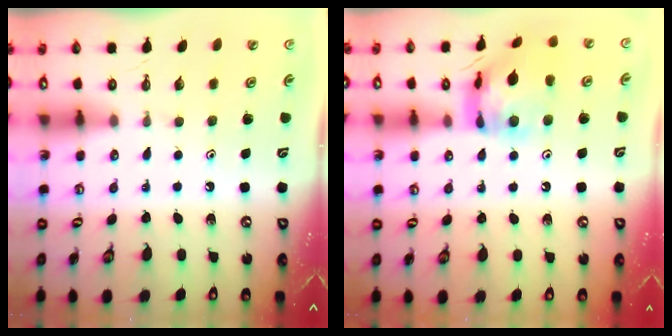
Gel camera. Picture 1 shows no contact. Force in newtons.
{"total": 13.1, "press": 13.0, "slide": 1.4}